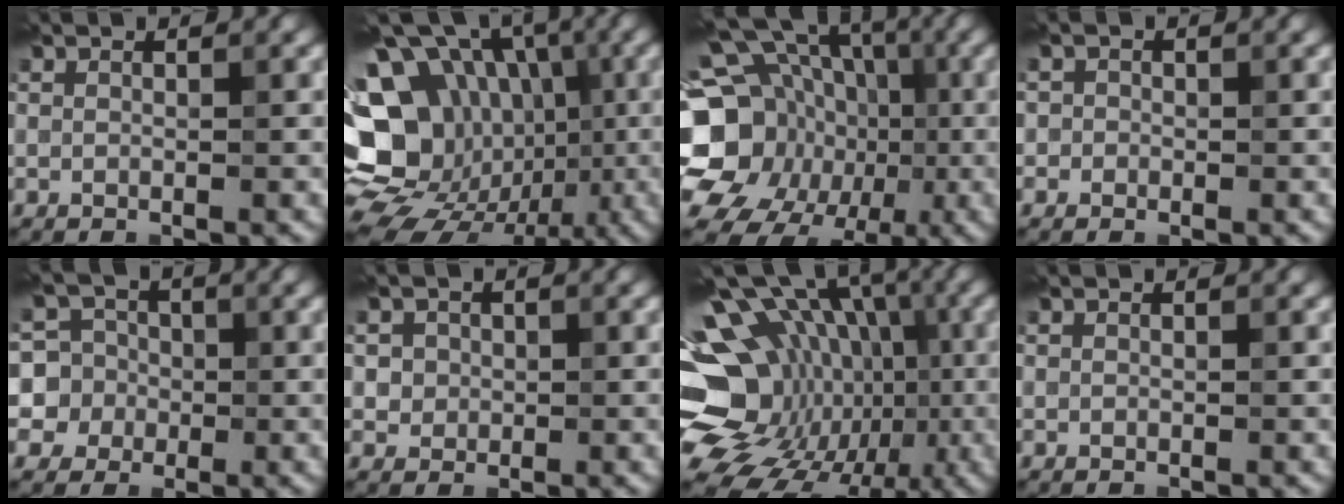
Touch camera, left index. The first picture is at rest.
{"total": 19.6, "force": [-1.9, 16.3, 10.8], "torque": [-0.194, 0.034, -0.050]}
{"total": 21.3, "force": [-4.5, 18.7, 9.1], "torque": [-0.190, -0.004, -0.103]}
{"total": 0.8, "force": [-0.3, 0.7, -0.1], "torque": [0.006, -0.001, -0.006]}
{"total": 7.8, "force": [0.6, 7.6, 1.9], "torque": [-0.039, 0.035, -0.009]}
{"total": 1.8, "force": [0.3, 1.7, 0.5], "torque": [-0.016, 0.001, 0.021]}
{"total": 18.1, "force": [-3.2, 13.8, 11.2], "torque": [-0.167, 0.028, -0.042]}
{"total": 0.0}